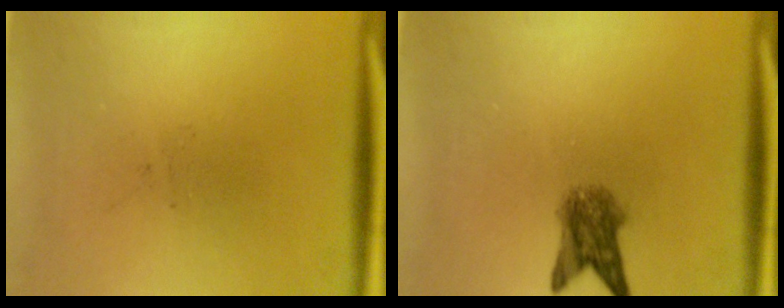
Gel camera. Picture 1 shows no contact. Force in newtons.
{"total": 3.9}